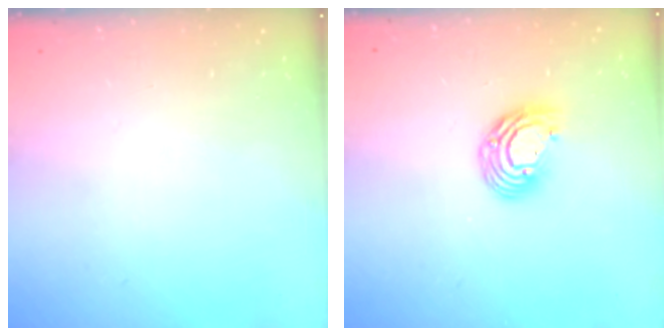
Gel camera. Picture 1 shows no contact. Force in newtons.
{"total": 9.8, "press": 9.7, "slide": 1.7}